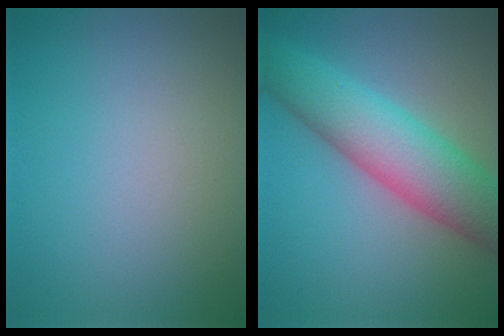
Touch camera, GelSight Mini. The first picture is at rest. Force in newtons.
{"total": 8.1, "press": 8.1, "slide": 0.1}